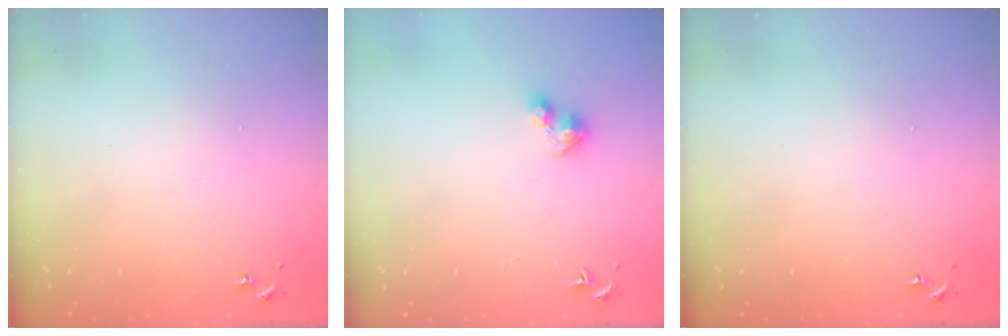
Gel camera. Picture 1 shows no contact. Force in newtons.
{"total": 4.4, "press": 4.4, "slide": 0.5}
{"total": 0.0}